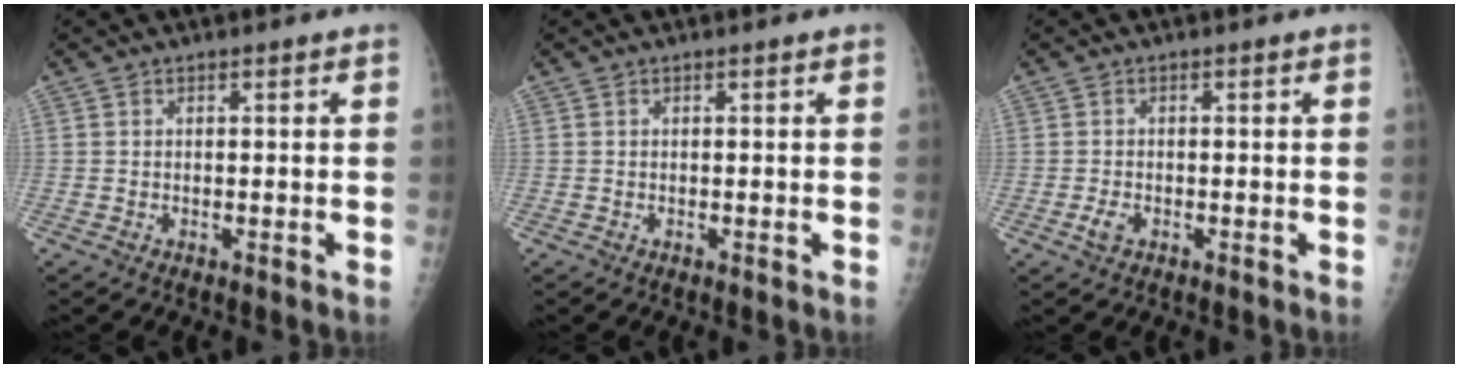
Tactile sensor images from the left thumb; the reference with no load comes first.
{"total": 0.0}
{"total": 2.1, "force": [-0.9, 1.3, 1.4], "torque": [-0.028, 0.001, -0.018]}